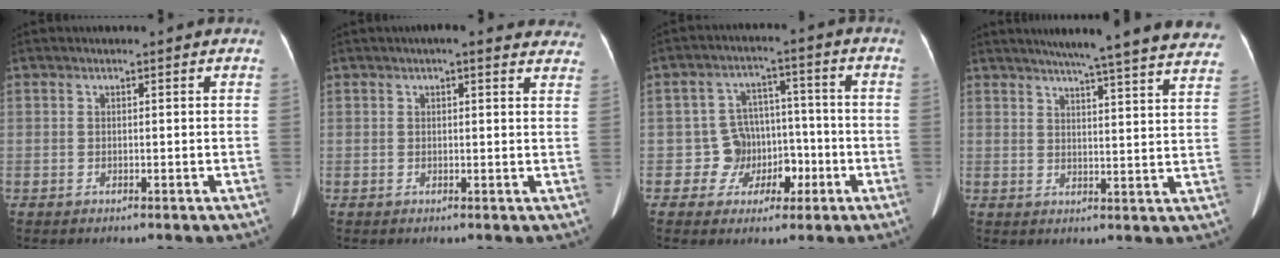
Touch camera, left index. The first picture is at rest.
{"total": 9.6, "force": [8.2, 2.5, 4.4], "torque": [-0.031, 0.010, 0.073]}
{"total": 6.5, "force": [-2.0, 6.2, 0.8], "torque": [0.006, 0.026, -0.024]}
{"total": 24.7, "force": [22.1, 1.2, 10.9], "torque": [-0.156, -0.041, 0.257]}